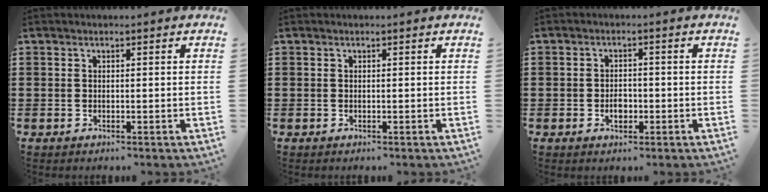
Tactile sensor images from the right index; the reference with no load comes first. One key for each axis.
{"total": 0.0}
{"total": 2.4, "fx": -0.7, "fy": 1.6, "fz": 1.7, "tx": -0.025, "ty": -0.002, "tz": -0.014}